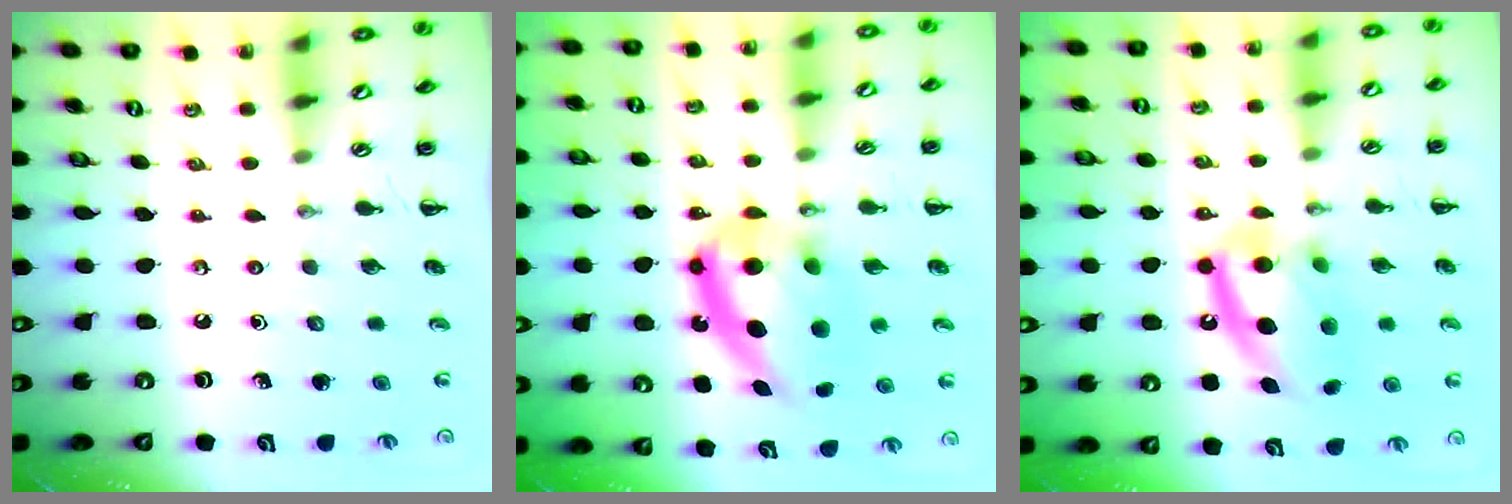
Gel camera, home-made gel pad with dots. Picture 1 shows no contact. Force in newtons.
{"total": 16.6, "press": 16.2, "slide": 3.9}
{"total": 16.3, "press": 16.1, "slide": 2.6}